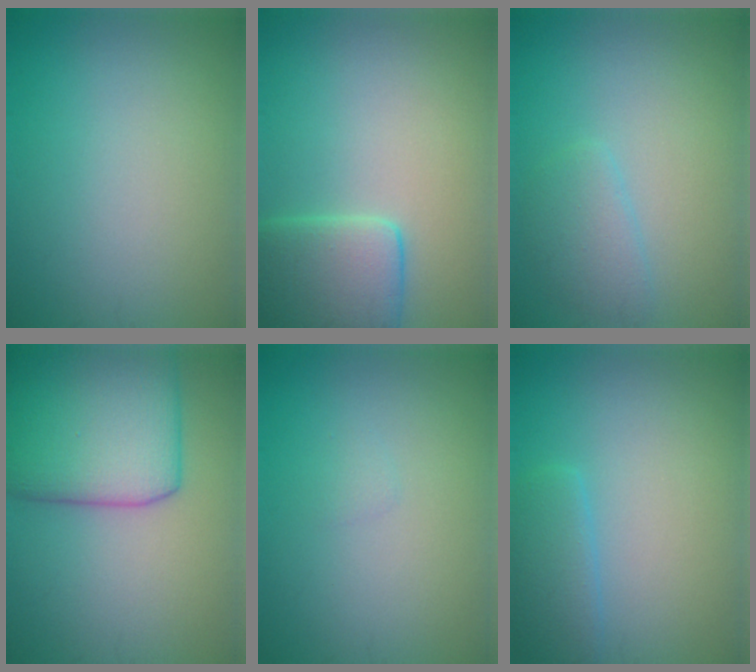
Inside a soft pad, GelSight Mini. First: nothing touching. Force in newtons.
{"total": 5.5, "press": 5.5, "slide": 0.5}
{"total": 2.2, "press": 2.1, "slide": 0.2}
{"total": 9.7, "press": 9.7, "slide": 0.3}
{"total": 0.6, "press": 0.5, "slide": 0.1}
{"total": 2.5, "press": 2.5, "slide": 0.3}